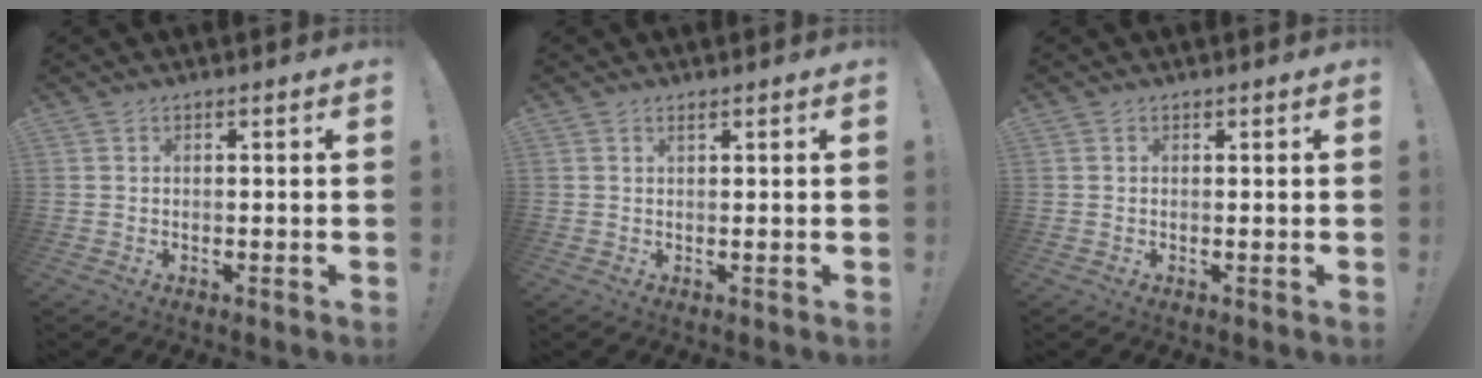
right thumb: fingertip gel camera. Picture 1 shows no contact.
{"total": 0.9, "force": [0.8, 0.0, 0.4], "torque": [-0.009, 0.001, 0.014]}
{"total": 0.0}